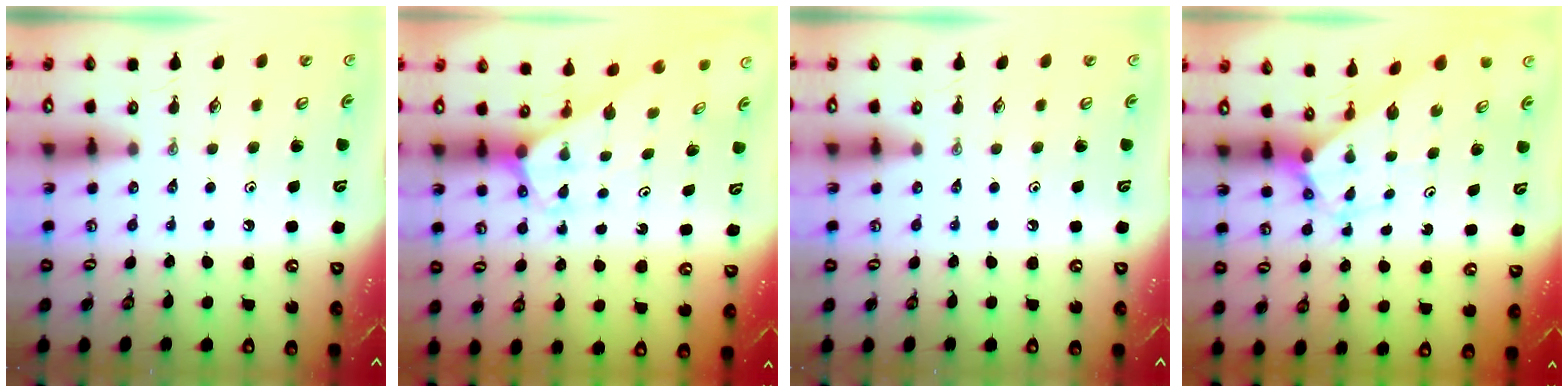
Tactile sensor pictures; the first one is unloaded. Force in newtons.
{"total": 2.5, "press": 2.5, "slide": 0.1}
{"total": 0.0}
{"total": 2.5, "press": 2.5, "slide": 0.2}